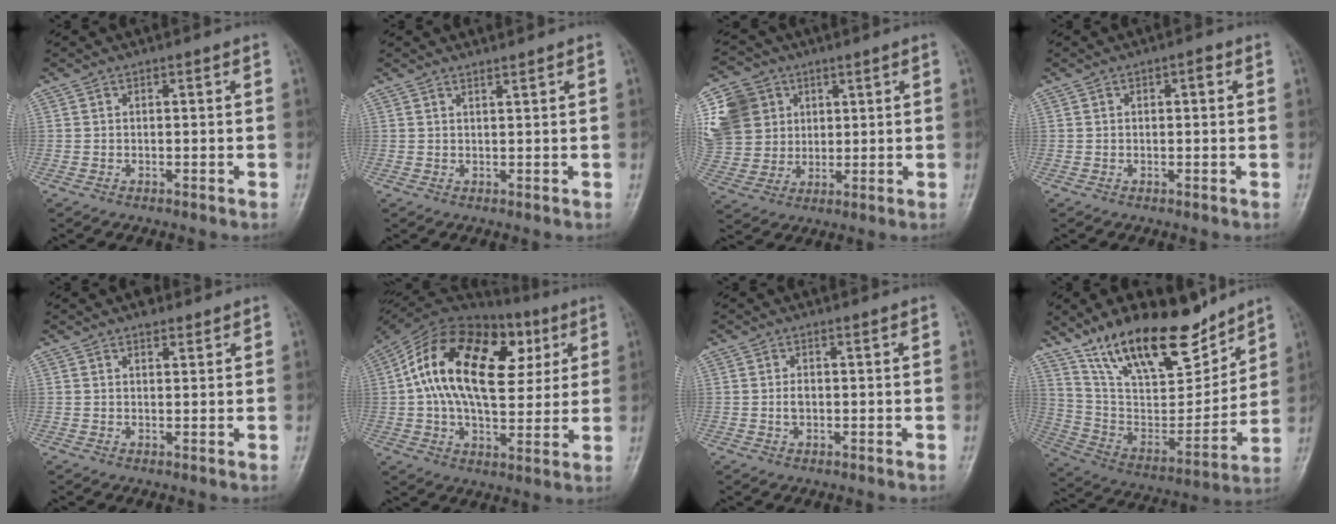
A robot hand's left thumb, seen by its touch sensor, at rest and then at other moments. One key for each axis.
{"total": 0.9, "fx": 0.9, "fy": -0.1, "fz": 0.3, "tx": -0.005, "ty": -0.010, "tz": 0.017}
{"total": 16.4, "fx": 5.1, "fy": 14.1, "fz": 6.8, "tx": -0.145, "ty": 0.016, "tz": 0.106}
{"total": 1.6, "fx": 0.4, "fy": 1.0, "fz": 1.3, "tx": -0.010, "ty": 0.007, "tz": 0.002}
{"total": 2.2, "fx": 1.7, "fy": 1.2, "fz": 0.8, "tx": -0.001, "ty": -0.009, "tz": 0.021}
{"total": 25.5, "fx": 6.3, "fy": 14.2, "fz": 20.2, "tx": -0.340, "ty": 0.020, "tz": 0.092}
{"total": 1.5, "fx": 0.1, "fy": 0.9, "fz": 1.2, "tx": -0.021, "ty": 0.002, "tz": 0.004}
{"total": 23.5, "fx": 16.6, "fy": 9.4, "fz": 13.8, "tx": -0.189, "ty": -0.076, "tz": 0.293}